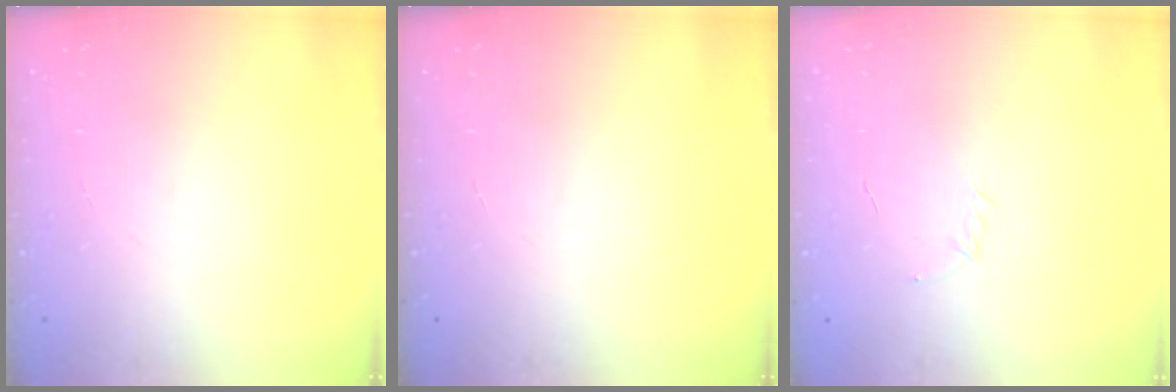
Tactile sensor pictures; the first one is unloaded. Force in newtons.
{"total": 0.0}
{"total": 3.7, "press": 3.7, "slide": 0.7}